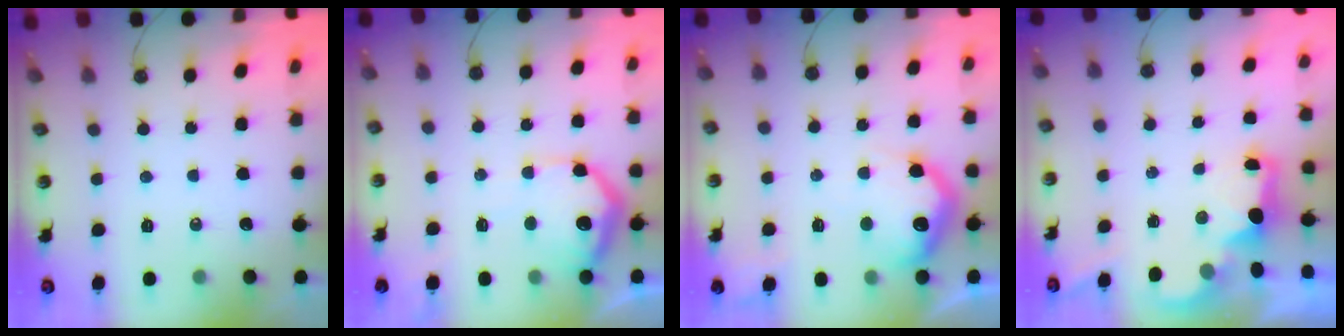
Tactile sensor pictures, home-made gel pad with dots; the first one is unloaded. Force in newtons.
{"total": 15.3, "press": 15.3, "slide": 1.1}
{"total": 15.8, "press": 15.7, "slide": 1.2}
{"total": 2.2, "press": 2.1, "slide": 0.8}